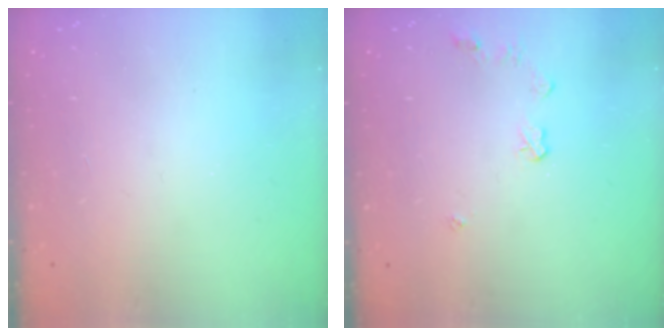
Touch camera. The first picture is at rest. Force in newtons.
{"total": 4.9, "press": 4.9, "slide": 0.2}